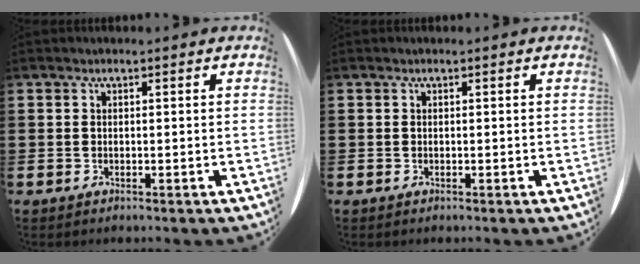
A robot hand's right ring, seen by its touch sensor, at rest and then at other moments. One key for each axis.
{"total": 0.0}